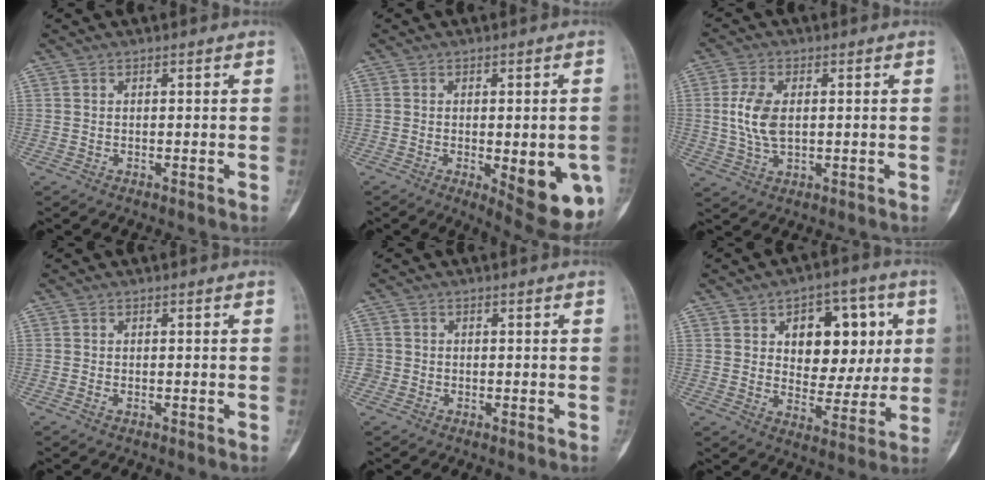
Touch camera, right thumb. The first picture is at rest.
{"total": 12.8, "force": [-3.5, 4.3, 11.6], "torque": [-0.125, -0.012, -0.030]}
{"total": 7.2, "force": [0.7, 4.1, 5.9], "torque": [-0.127, -0.001, 0.015]}
{"total": 0.7, "force": [-0.3, 0.4, 0.5], "torque": [-0.010, 0.002, -0.007]}
{"total": 1.8, "force": [-0.6, 1.7, 0.0], "torque": [0.009, 0.009, -0.019]}
{"total": 15.3, "force": [4.0, 9.7, 11.1], "torque": [-0.093, 0.000, 0.064]}